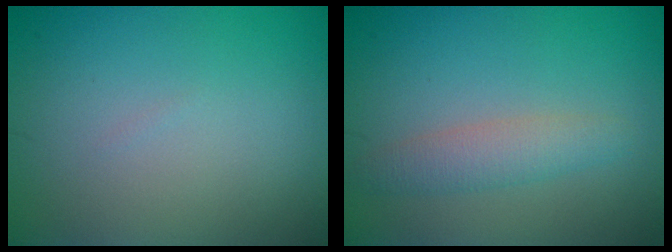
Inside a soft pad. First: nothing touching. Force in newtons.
{"total": 2.5, "press": 2.5, "slide": 0.1}